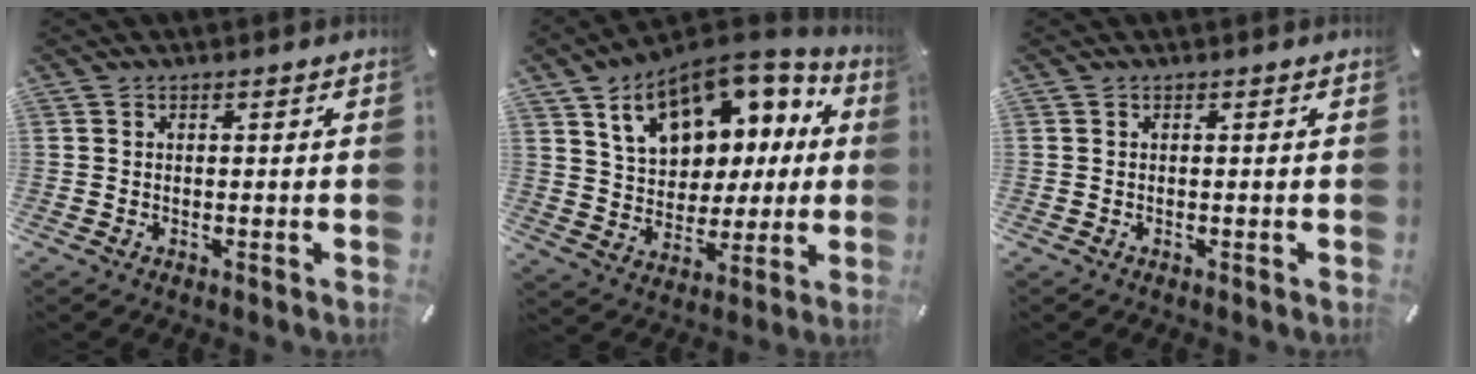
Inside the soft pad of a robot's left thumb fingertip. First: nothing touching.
{"total": 15.4, "force": [8.0, 10.8, 7.5], "torque": [-0.127, -0.043, 0.148]}
{"total": 0.0}